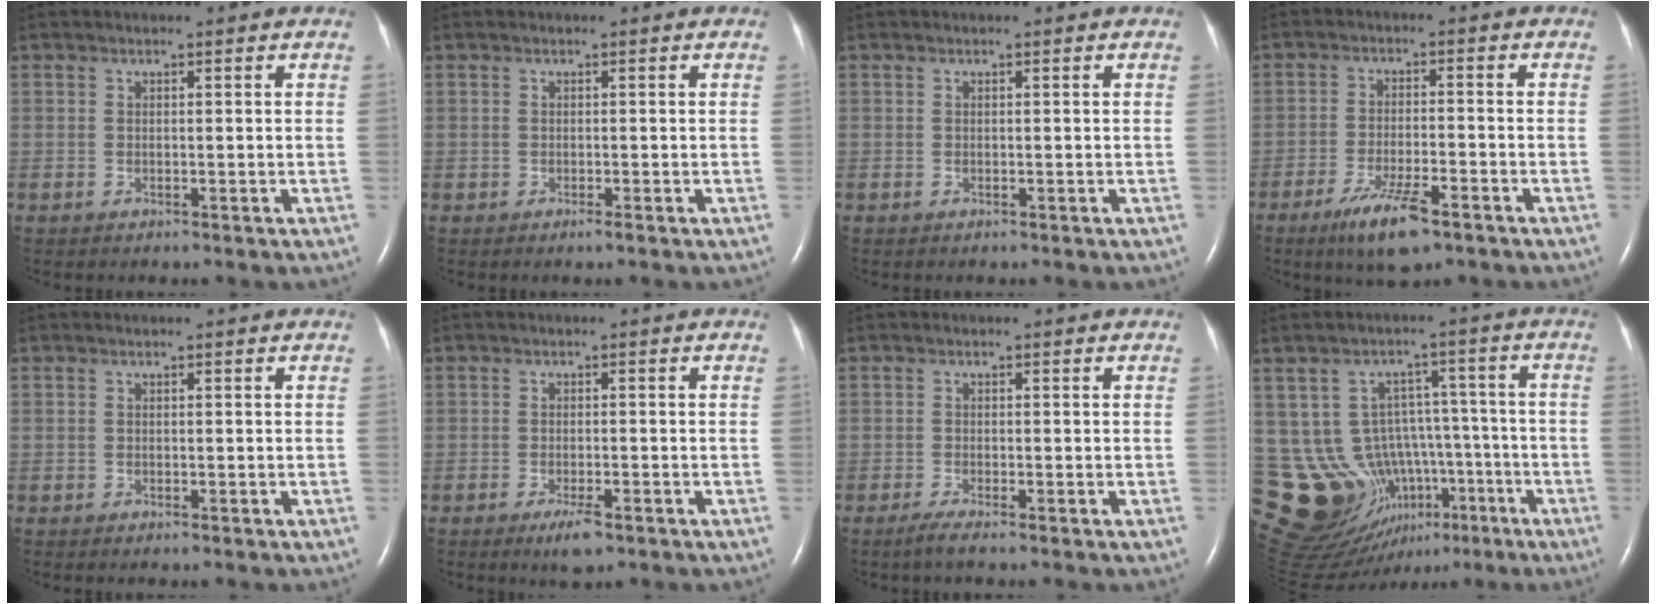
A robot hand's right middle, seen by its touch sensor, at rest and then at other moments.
{"total": 0.7, "force": [-0.2, -0.7, 0.3], "torque": [-0.006, -0.002, -0.005]}
{"total": 0.0}
{"total": 7.9, "force": [-5.0, 1.5, 5.9], "torque": [-0.116, -0.014, -0.084]}
{"total": 0.6, "force": [-0.2, -0.6, 0.2], "torque": [-0.007, -0.002, -0.005]}
{"total": 3.3, "force": [-2.0, 0.8, 2.5], "torque": [-0.048, -0.004, -0.032]}
{"total": 1.6, "force": [-1.2, -0.2, 1.0], "torque": [-0.030, -0.006, -0.028]}
{"total": 17.4, "force": [-6.5, 13.5, 8.8], "torque": [-0.163, 0.047, -0.075]}